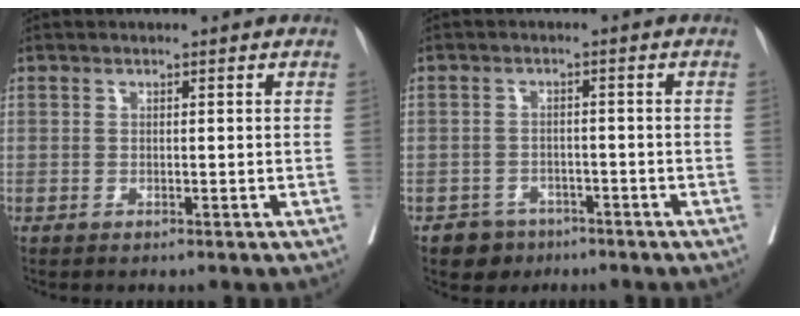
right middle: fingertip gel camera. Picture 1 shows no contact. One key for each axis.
{"total": 3.5, "fx": -2.4, "fy": 2.6, "fz": 0.2, "tx": -0.010, "ty": 0.008, "tz": -0.034}